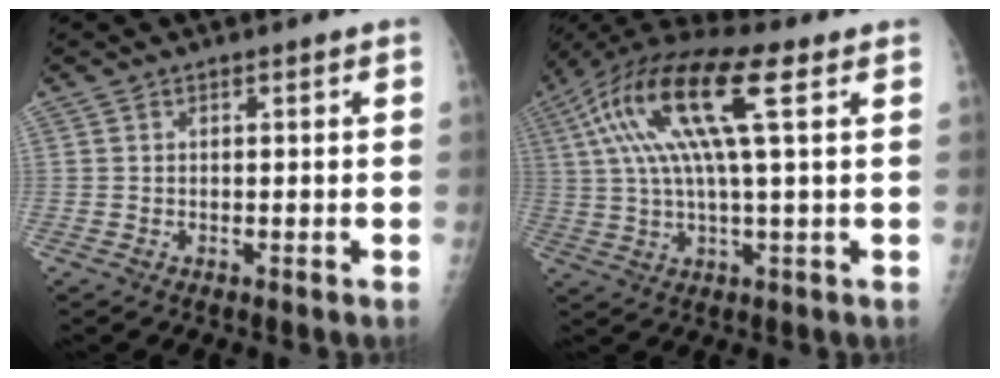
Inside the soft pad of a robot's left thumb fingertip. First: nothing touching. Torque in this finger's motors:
{"motor_torque": [0.43, 1.11, 2.42, -0.35, 0.74]}